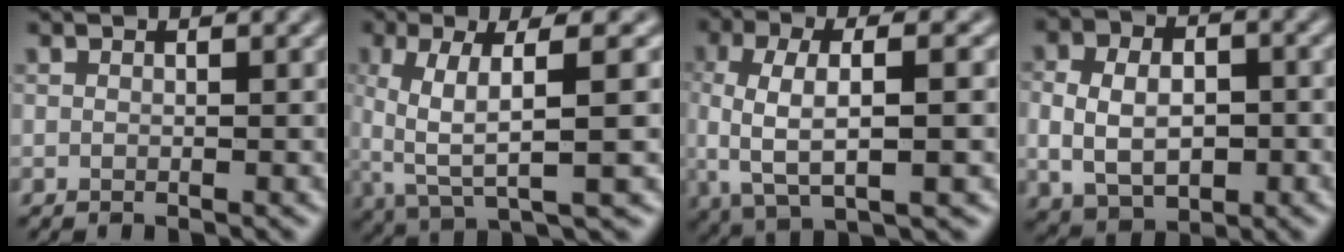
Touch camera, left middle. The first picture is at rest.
{"total": 7.9, "force": [0.5, 2.0, 7.6], "torque": [-0.146, -0.002, 0.009]}
{"total": 7.1, "force": [-0.2, 2.6, 6.6], "torque": [-0.126, 0.002, -0.008]}
{"total": 7.1, "force": [-0.4, 5.0, 5.0], "torque": [-0.082, 0.003, -0.008]}